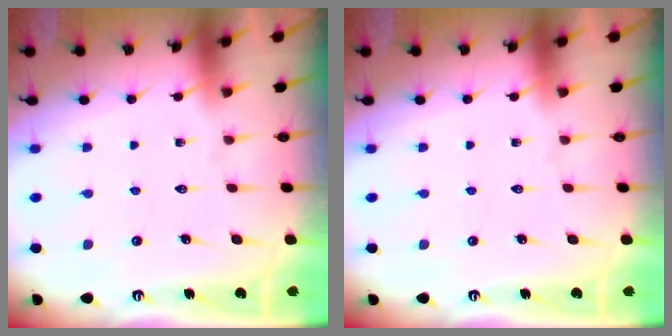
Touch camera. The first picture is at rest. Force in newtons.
{"total": 0.0}